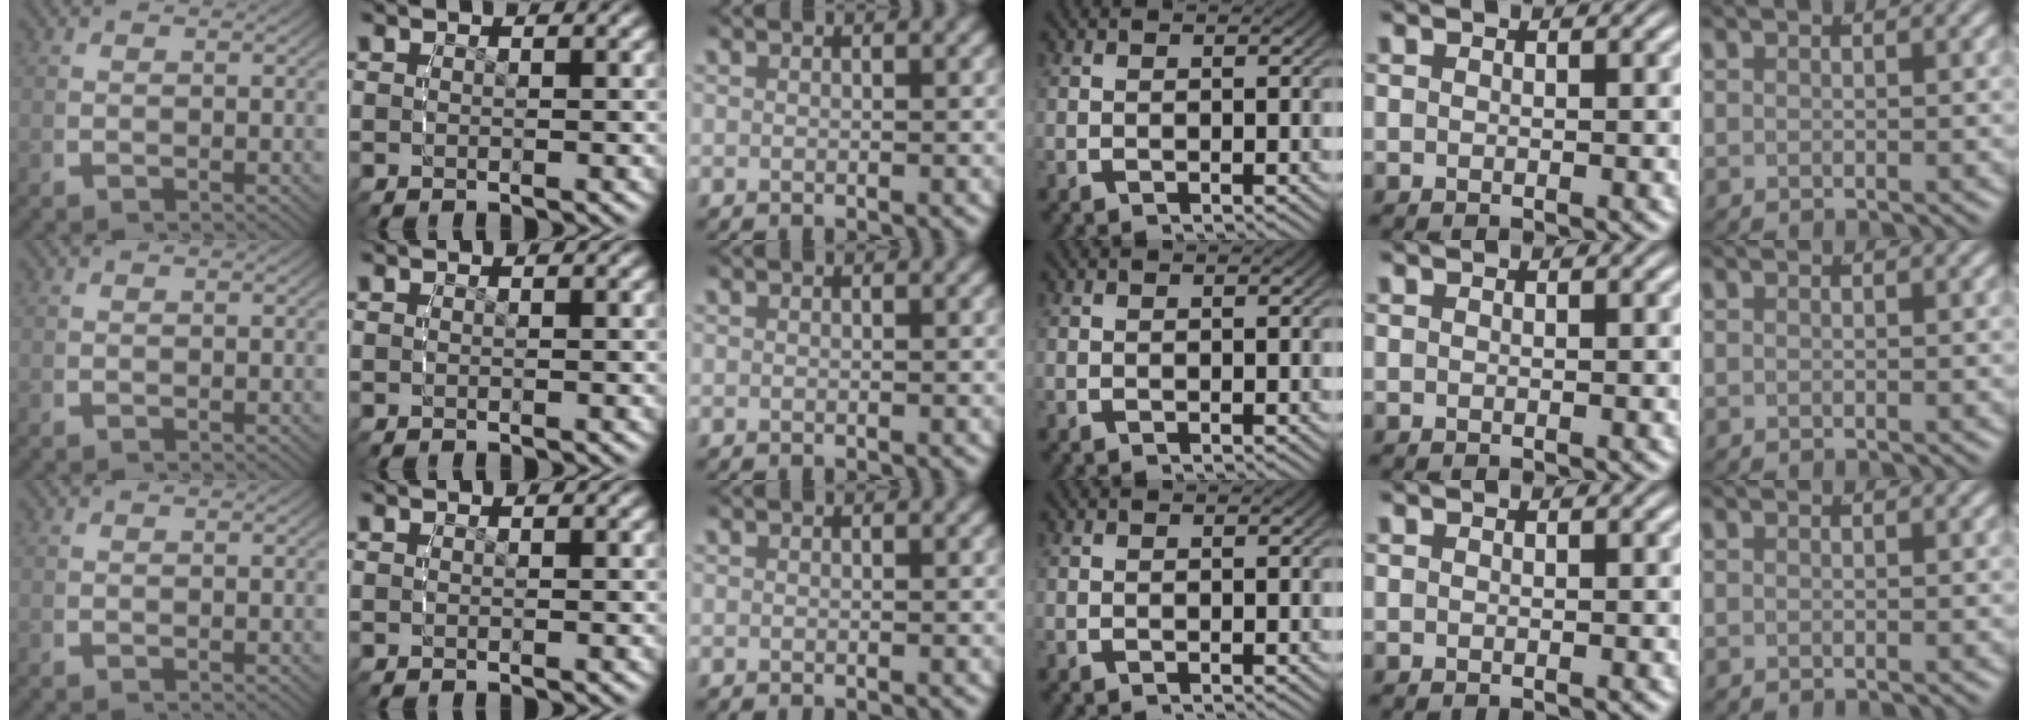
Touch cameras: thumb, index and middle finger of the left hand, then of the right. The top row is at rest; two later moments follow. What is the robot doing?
{"motion": "reach", "object": "pencil case"}